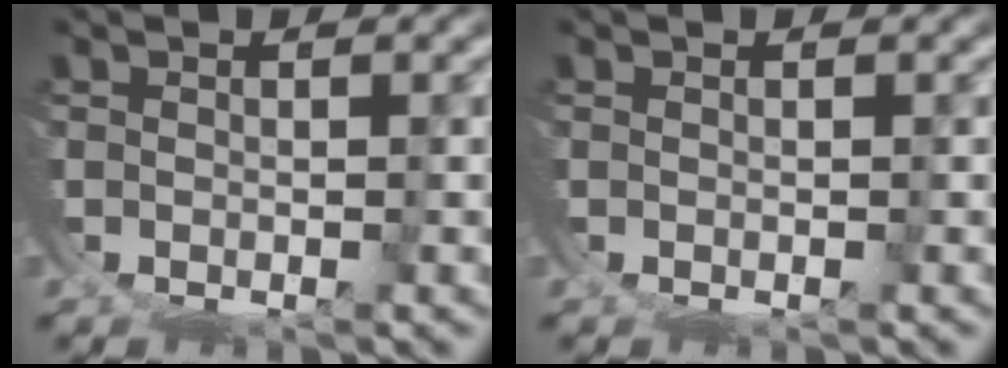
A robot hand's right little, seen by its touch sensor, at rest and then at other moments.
{"total": 0.0}